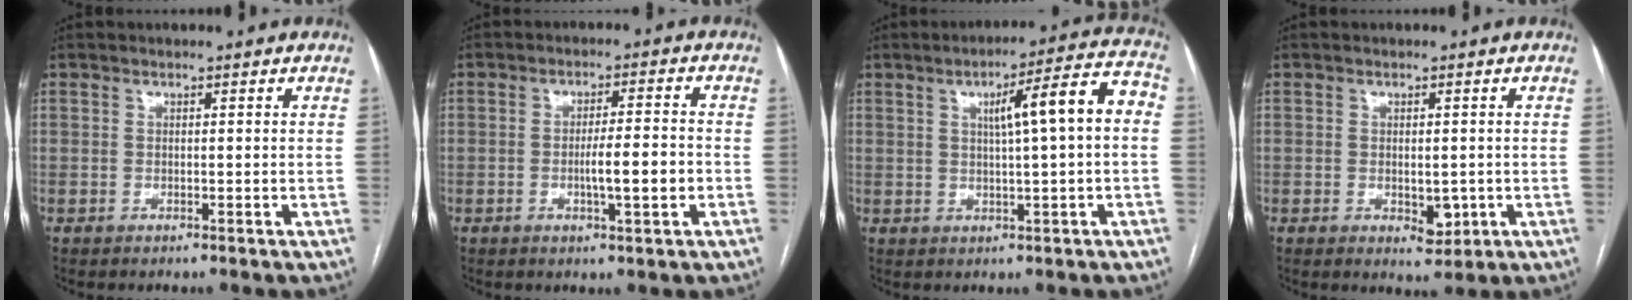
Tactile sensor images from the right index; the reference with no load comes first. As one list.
[{"total": 5.9, "force": [-1.5, 0.5, 5.7], "torque": [-0.095, 0.000, -0.021]}, {"total": 10.4, "force": [1.3, 0.5, 10.4], "torque": [-0.144, 0.029, 0.015]}, {"total": 3.5, "force": [-0.7, 2.0, 2.8], "torque": [-0.035, -0.006, 0.000]}]